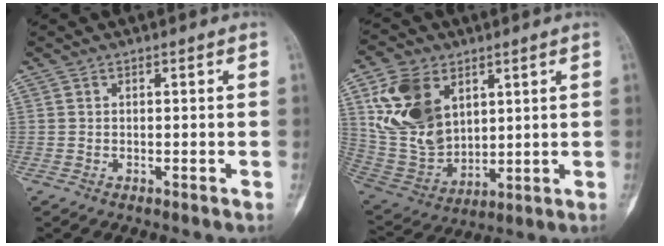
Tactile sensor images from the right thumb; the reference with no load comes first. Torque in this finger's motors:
{"motor_torque": [1.34, 1.55, 0.74, 0.11, 0.09]}